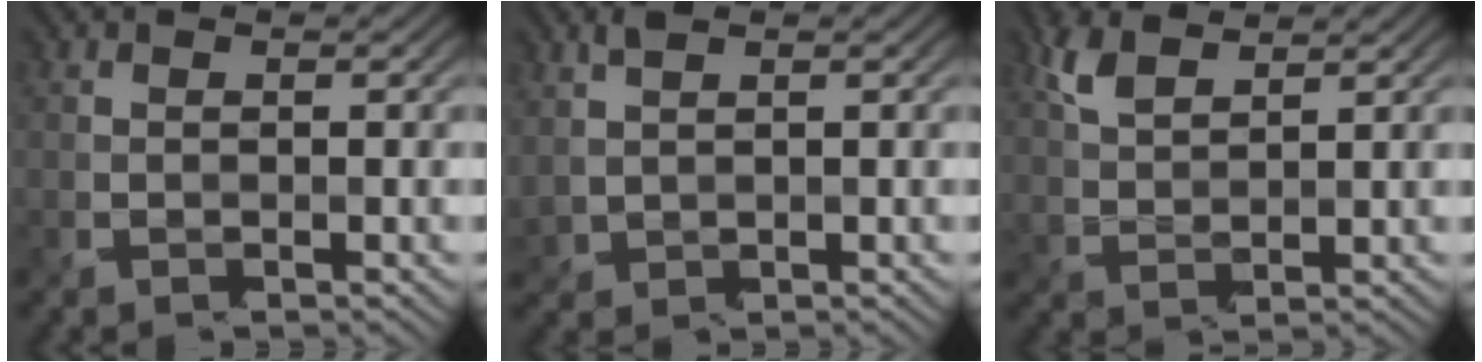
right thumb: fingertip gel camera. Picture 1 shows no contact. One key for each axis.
{"total": 2.0, "fx": 1.1, "fy": 0.8, "fz": 1.4, "tx": -0.044, "ty": -0.005, "tz": 0.032}
{"total": 4.3, "fx": 3.3, "fy": 0.8, "fz": 2.7, "tx": -0.077, "ty": 0.002, "tz": 0.083}